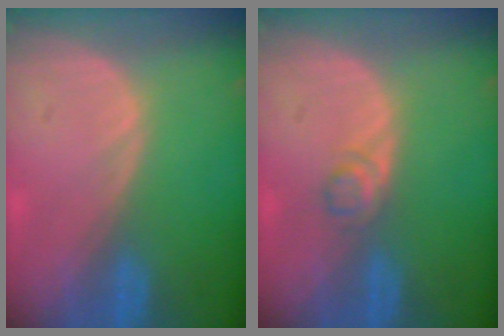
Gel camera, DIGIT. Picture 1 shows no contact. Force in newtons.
{"total": 1.9, "press": 1.8, "slide": 0.2}